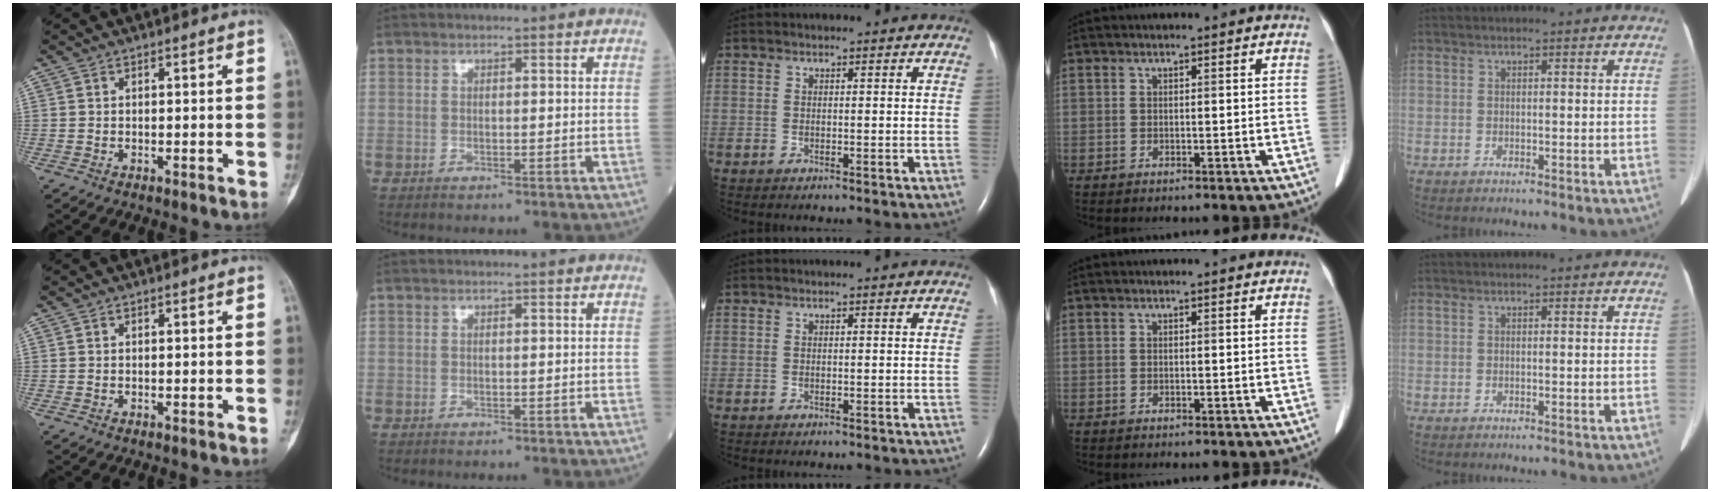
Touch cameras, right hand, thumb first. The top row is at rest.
{}